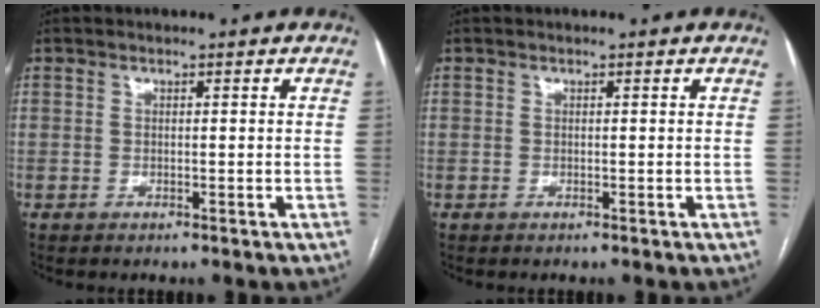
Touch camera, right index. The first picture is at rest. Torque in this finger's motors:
{"motor_torque": [0.00, 0.00, -0.01, 0.00]}